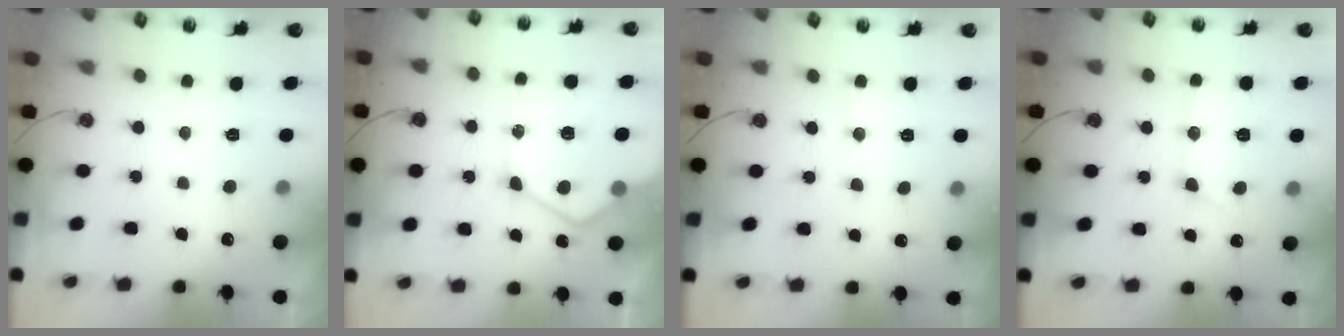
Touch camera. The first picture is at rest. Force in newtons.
{"total": 16.2, "press": 16.1, "slide": 1.7}
{"total": 6.1, "press": 6.0, "slide": 0.8}
{"total": 13.0, "press": 13.0, "slide": 1.1}